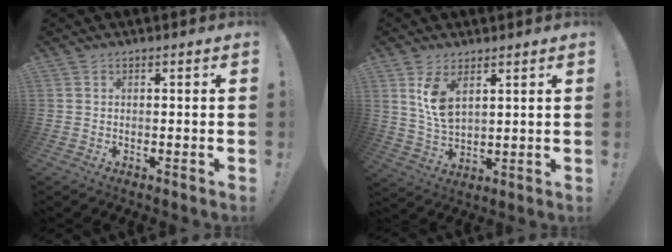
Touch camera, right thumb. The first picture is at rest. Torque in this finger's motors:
{"motor_torque": [0.01, 0.21, 0.06, 0.15, 0.16]}